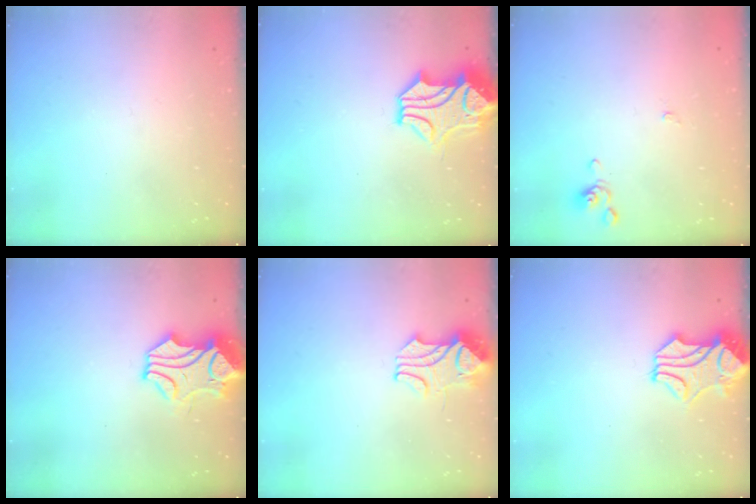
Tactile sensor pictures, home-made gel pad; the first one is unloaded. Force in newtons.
{"total": 1.5, "press": 1.2, "slide": 1.0}
{"total": 0.0}
{"total": 2.7, "press": 2.3, "slide": 1.5}
{"total": 2.2, "press": 2.1, "slide": 0.9}
{"total": 1.0, "press": 0.3, "slide": 0.9}